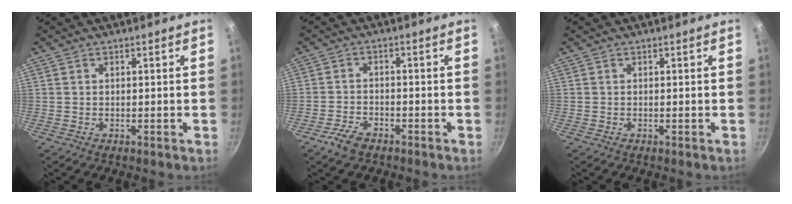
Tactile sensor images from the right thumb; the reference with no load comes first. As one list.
[{"total": 4.5, "force": [-3.2, 2.0, 2.4], "torque": [-0.050, 0.022, -0.062]}, {"total": 0.0}]